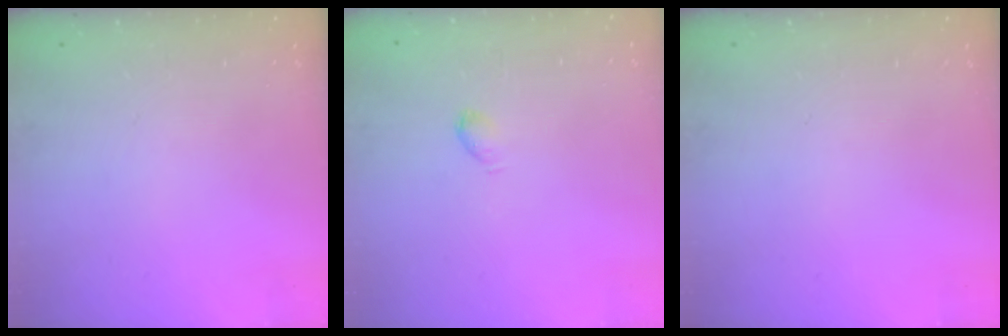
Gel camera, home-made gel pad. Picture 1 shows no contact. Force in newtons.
{"total": 2.8, "press": 2.8, "slide": 0.5}
{"total": 0.0}